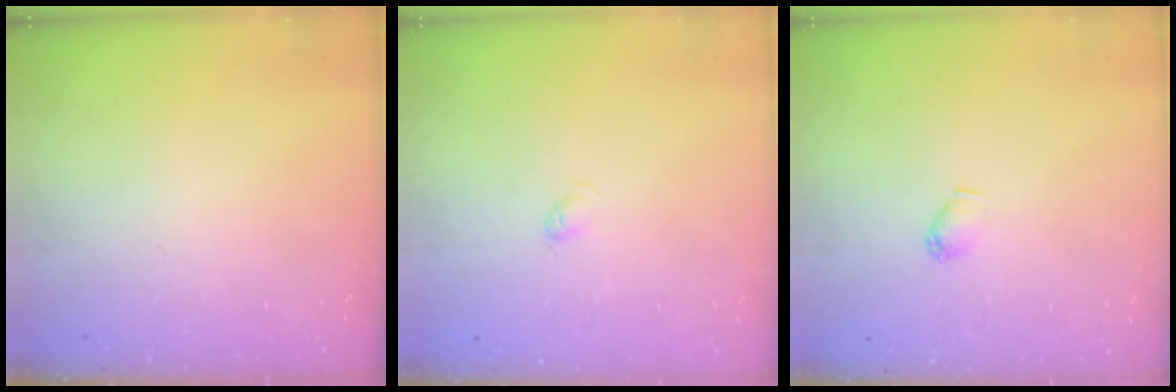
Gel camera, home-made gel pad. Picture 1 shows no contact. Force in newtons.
{"total": 3.0, "press": 2.9, "slide": 0.6}
{"total": 3.3, "press": 3.3, "slide": 0.6}